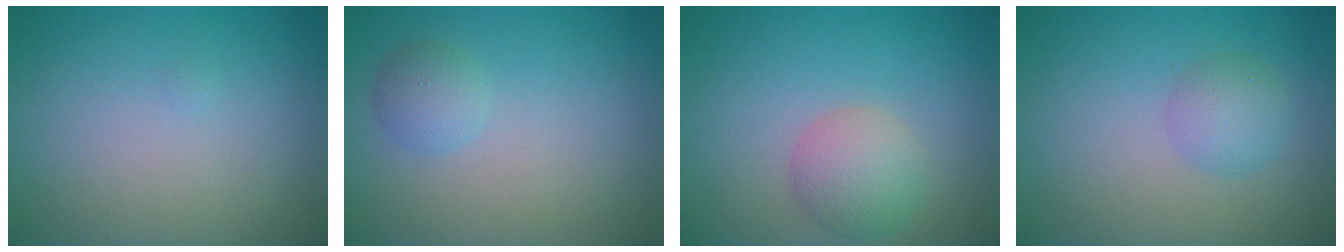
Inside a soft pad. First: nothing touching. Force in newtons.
{"total": 1.7, "press": 1.7, "slide": 0.1}
{"total": 3.5, "press": 3.4, "slide": 0.3}
{"total": 2.4, "press": 2.4, "slide": 0.0}